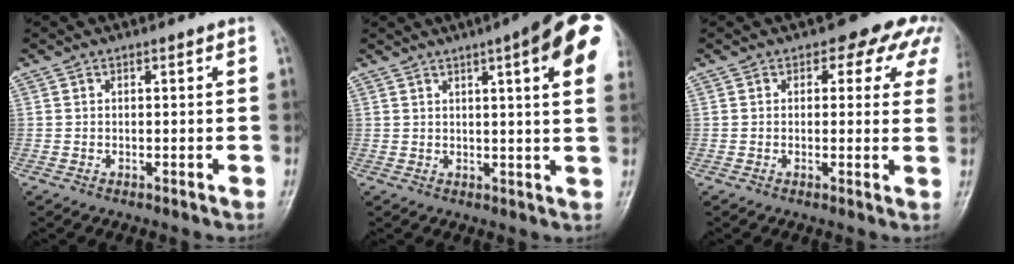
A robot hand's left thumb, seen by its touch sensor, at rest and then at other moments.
{"total": 16.3, "force": [7.0, 3.1, 14.4], "torque": [-0.180, -0.002, 0.081]}
{"total": 7.4, "force": [3.8, 4.6, 4.5], "torque": [-0.006, -0.009, 0.025]}